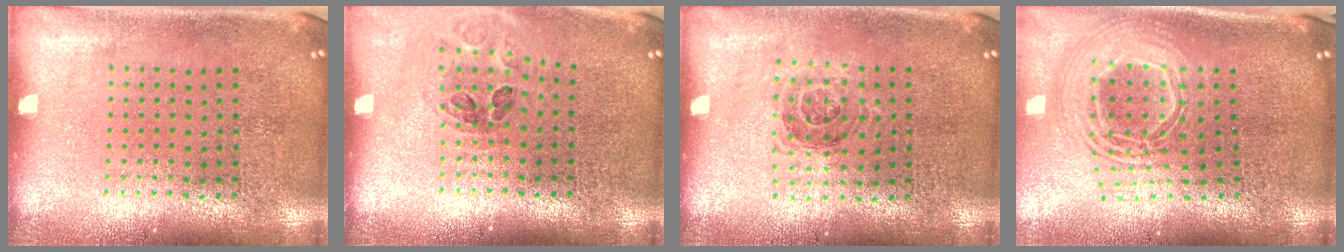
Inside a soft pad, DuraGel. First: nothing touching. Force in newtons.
{"total": 1.0, "press": 0.9, "slide": 0.1}
{"total": 1.1, "press": 1.0, "slide": 0.4}
{"total": 2.6, "press": 1.9, "slide": 1.8}